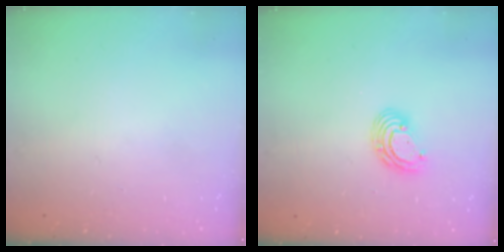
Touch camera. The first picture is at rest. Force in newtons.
{"total": 6.7, "press": 6.6, "slide": 0.8}